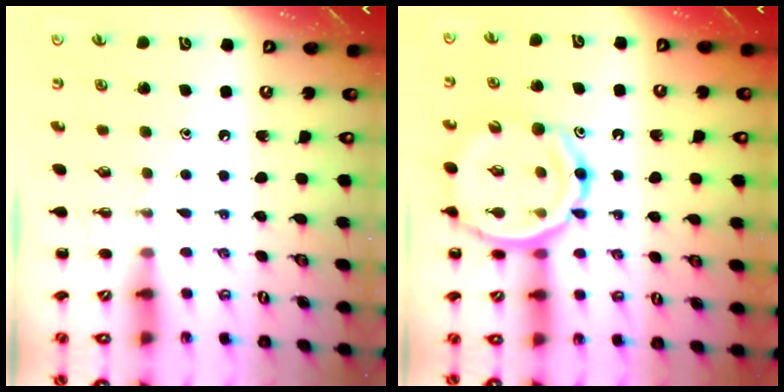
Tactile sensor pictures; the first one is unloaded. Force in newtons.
{"total": 14.8, "press": 14.4, "slide": 3.5}